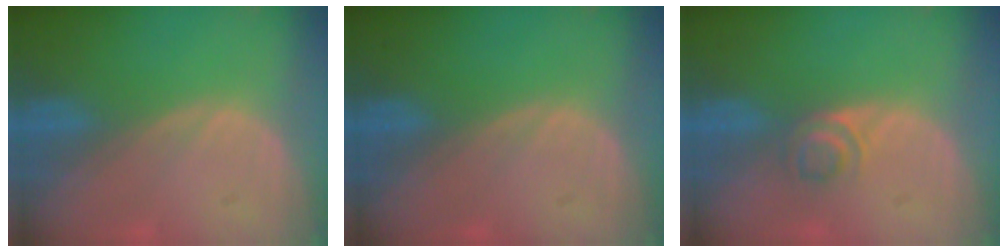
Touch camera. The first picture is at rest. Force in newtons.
{"total": 0.0}
{"total": 2.8, "press": 2.7, "slide": 1.0}